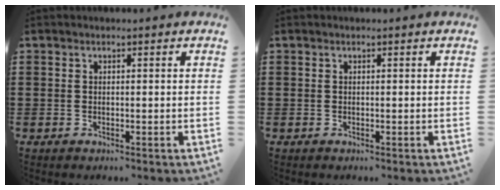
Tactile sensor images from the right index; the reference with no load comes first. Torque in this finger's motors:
{"motor_torque": [-0.62, 1.12, 0.00, 0.00]}